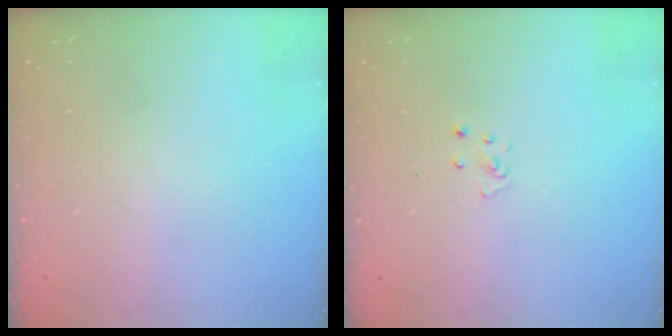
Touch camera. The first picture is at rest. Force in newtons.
{"total": 2.6, "press": 2.6, "slide": 0.2}